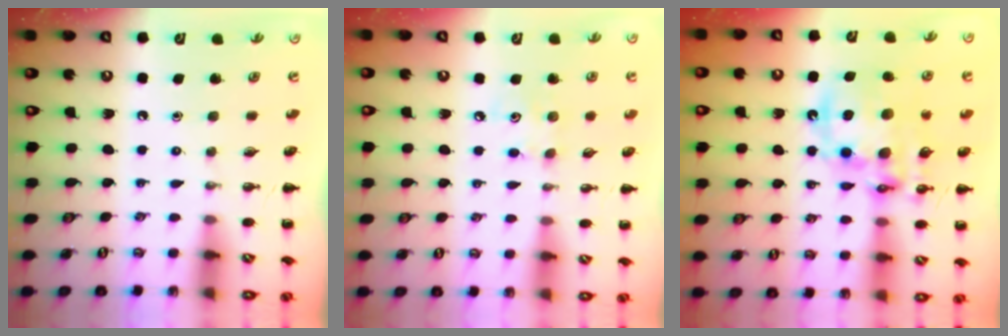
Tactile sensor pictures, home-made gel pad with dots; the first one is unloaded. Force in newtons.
{"total": 5.8, "press": 5.7, "slide": 1.3}
{"total": 16.9, "press": 16.4, "slide": 4.0}